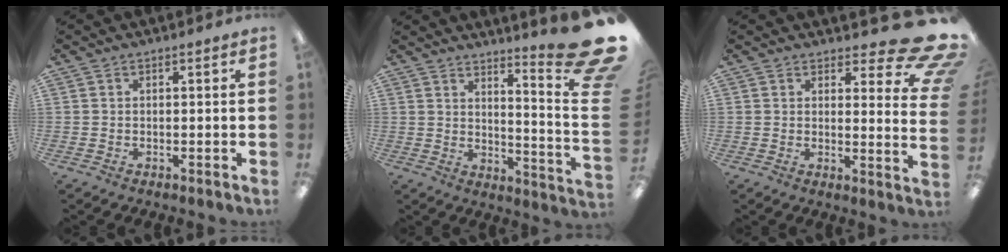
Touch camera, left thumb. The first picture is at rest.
{"total": 13.0, "force": [8.4, 1.8, 9.8], "torque": [-0.139, -0.078, 0.137]}
{"total": 11.1, "force": [7.1, 3.8, 7.6], "torque": [-0.086, -0.056, 0.123]}